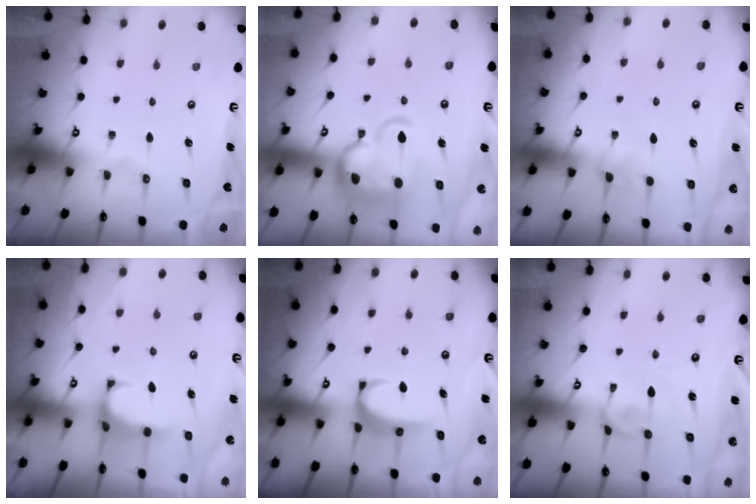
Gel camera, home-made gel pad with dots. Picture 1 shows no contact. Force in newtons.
{"total": 7.6, "press": 7.5, "slide": 1.3}
{"total": 2.4, "press": 2.4, "slide": 0.5}
{"total": 1.3, "press": 1.2, "slide": 0.7}
{"total": 2.8, "press": 2.7, "slide": 0.4}
{"total": 2.5, "press": 2.5, "slide": 0.5}